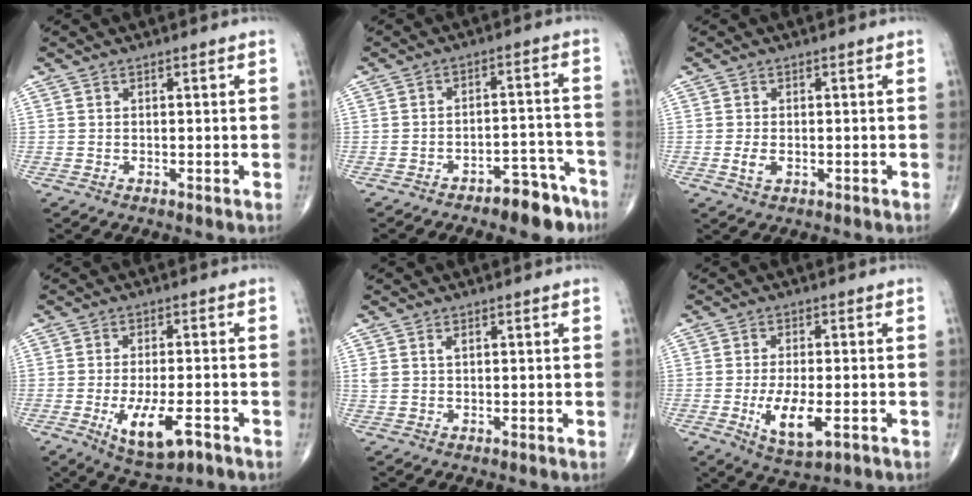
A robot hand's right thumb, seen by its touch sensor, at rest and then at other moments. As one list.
[{"total": 8.3, "force": [-6.3, 3.5, 4.2], "torque": [-0.035, 0.063, -0.089]}, {"total": 2.3, "force": [-0.5, 1.3, 1.8], "torque": [-0.035, -0.002, -0.011]}, {"total": 9.2, "force": [-3.9, 3.4, 7.6], "torque": [-0.127, 0.002, -0.056]}, {"total": 2.3, "force": [0.9, 1.3, 1.7], "torque": [-0.038, 0.007, 0.024]}, {"total": 8.1, "force": [-2.5, 3.2, 7.1], "torque": [-0.127, -0.009, -0.036]}]